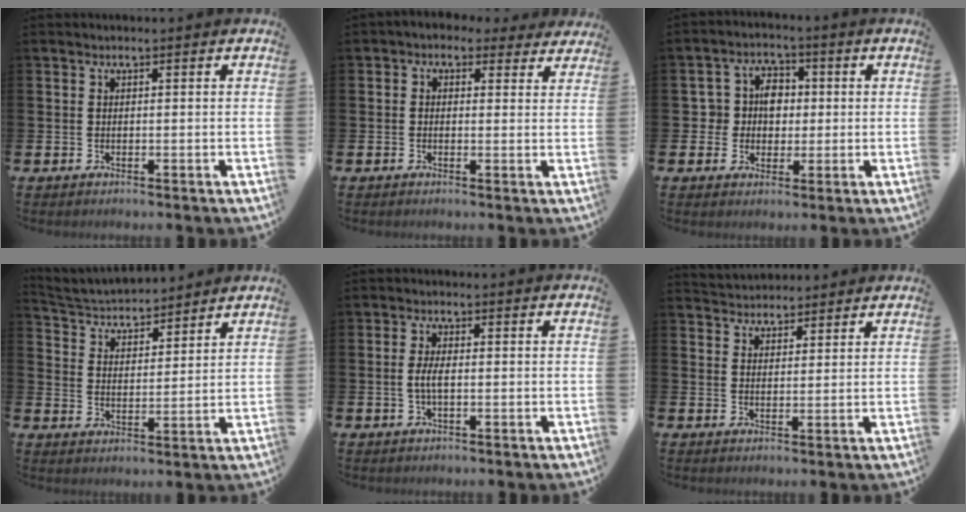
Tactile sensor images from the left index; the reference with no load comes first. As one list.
[{"total": 2.1, "force": [1.6, 1.3, 0.4], "torque": [-0.003, -0.011, 0.021]}, {"total": 5.5, "force": [1.0, 4.9, 2.2], "torque": [-0.047, 0.009, 0.010]}, {"total": 4.1, "force": [4.0, 1.0, 0.0], "torque": [-0.024, -0.034, 0.065]}, {"total": 2.5, "force": [-0.2, 1.0, 2.3], "torque": [-0.043, -0.003, -0.009]}, {"total": 3.5, "force": [3.4, 0.9, -0.3], "torque": [0.000, -0.015, 0.062]}]